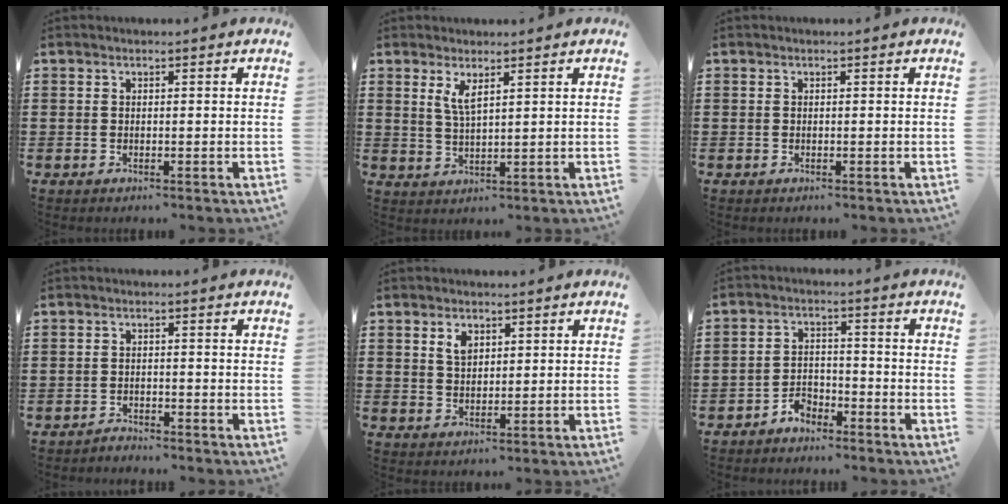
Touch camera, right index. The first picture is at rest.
{"total": 3.2, "force": [1.9, 0.9, 2.4], "torque": [-0.051, 0.003, 0.032]}
{"total": 0.0}
{"total": 1.5, "force": [-1.5, 0.2, -0.1], "torque": [-0.003, 0.005, -0.033]}
{"total": 2.7, "force": [1.4, 1.7, 1.7], "torque": [-0.031, 0.001, 0.025]}
{"total": 3.3, "force": [-3.0, 1.4, 0.4], "torque": [-0.015, 0.008, -0.061]}